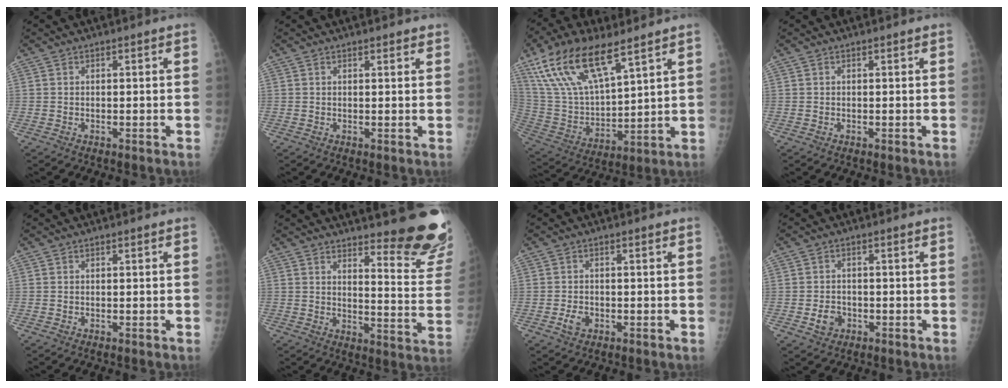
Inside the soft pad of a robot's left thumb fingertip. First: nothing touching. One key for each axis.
{"total": 1.4, "fx": 1.2, "fy": 0.5, "fz": 0.5, "tx": -0.001, "ty": -0.002, "tz": 0.014}
{"total": 18.5, "fx": 11.4, "fy": 6.8, "fz": 12.8, "tx": -0.238, "ty": -0.035, "tz": 0.231}
{"total": 0.0}
{"total": 0.0}
{"total": 17.1, "fx": 13.6, "fy": 3.3, "fz": 9.8, "tx": -0.091, "ty": -0.132, "tz": 0.166}
{"total": 2.4, "fx": -0.9, "fy": 1.8, "fz": 1.4, "tx": -0.022, "ty": 0.002, "tz": -0.014}
{"total": 3.2, "fx": -1.2, "fy": 2.6, "fz": 1.5, "tx": -0.017, "ty": 0.004, "tz": -0.017}